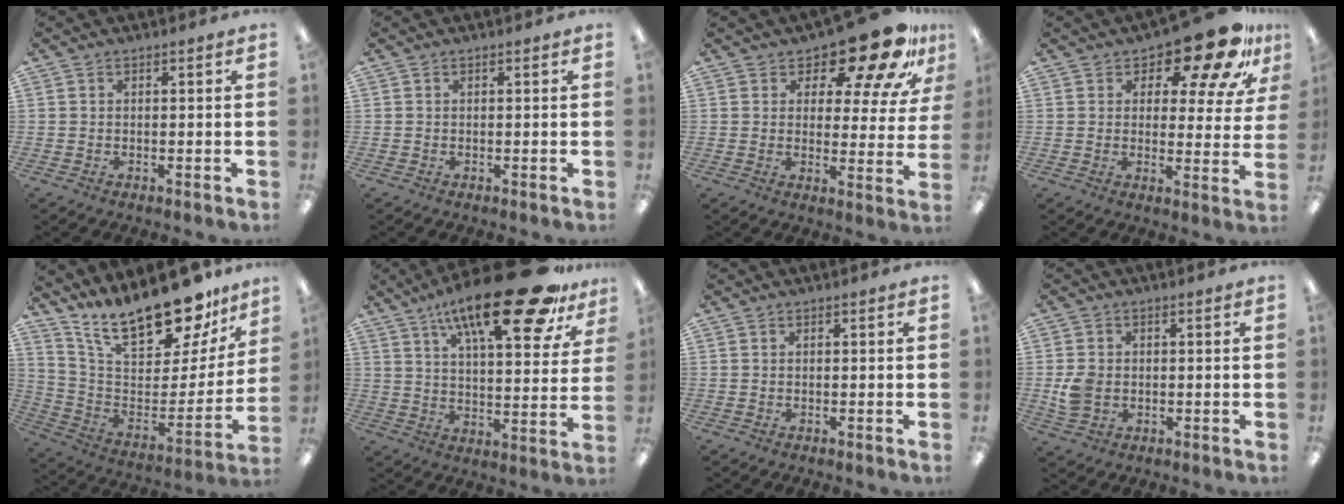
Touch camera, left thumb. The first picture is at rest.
{"total": 0.0}
{"total": 16.0, "force": [12.0, 5.5, 9.0], "torque": [-0.133, -0.085, 0.200]}
{"total": 15.1, "force": [10.8, 5.8, 8.8], "torque": [-0.126, -0.075, 0.180]}
{"total": 22.3, "force": [18.1, 7.5, 10.7], "torque": [-0.169, -0.134, 0.309]}
{"total": 23.3, "force": [15.4, 6.5, 16.2], "torque": [-0.251, -0.085, 0.246]}
{"total": 0.0}
{"total": 5.2, "force": [-0.5, 4.3, 2.8], "torque": [-0.048, 0.004, -0.007]}